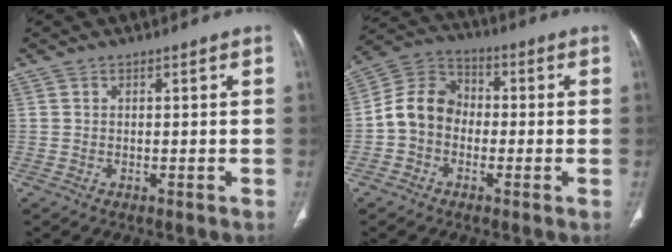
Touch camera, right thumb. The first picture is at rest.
{"total": 9.2, "force": [-1.6, 7.5, 5.0], "torque": [-0.078, 0.035, -0.046]}